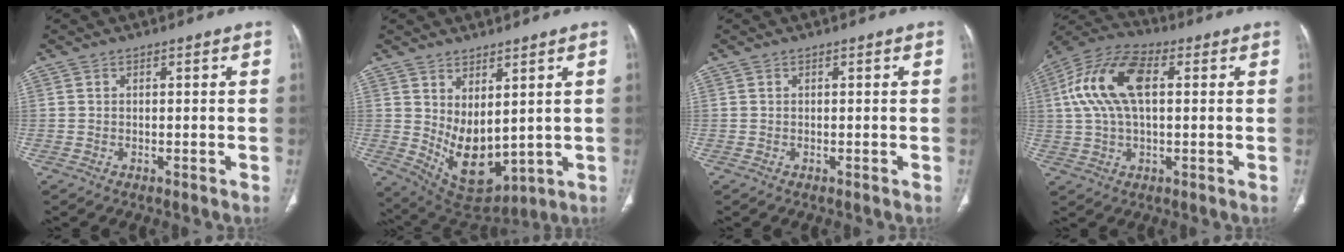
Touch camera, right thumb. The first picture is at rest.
{"total": 11.2, "force": [1.8, 6.3, 9.1], "torque": [-0.133, -0.032, 0.065]}
{"total": 0.0}
{"total": 14.7, "force": [2.8, 7.8, 12.2], "torque": [-0.253, 0.029, 0.048]}